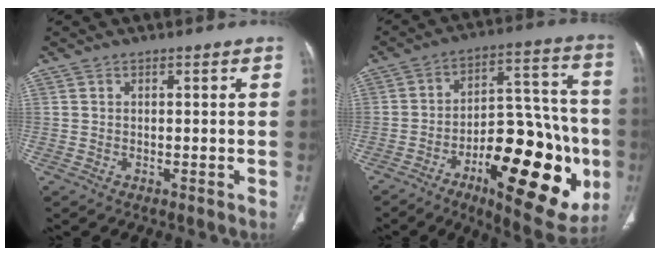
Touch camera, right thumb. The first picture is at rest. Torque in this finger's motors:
{"motor_torque": [2.08, 2.92, 1.81, -0.94, 0.19]}